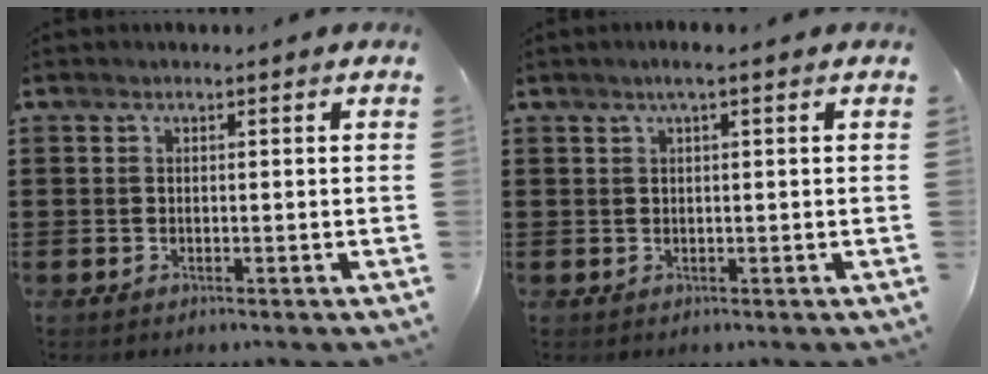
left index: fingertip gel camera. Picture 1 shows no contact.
{"total": 1.7, "force": [0.8, 0.1, 1.5], "torque": [-0.029, 0.001, 0.014]}